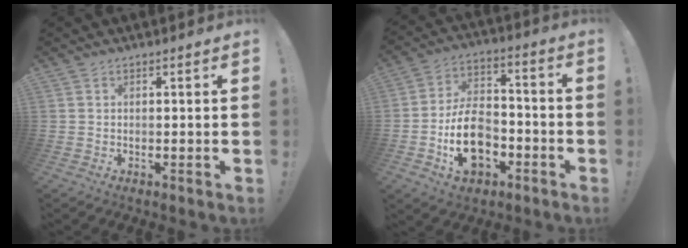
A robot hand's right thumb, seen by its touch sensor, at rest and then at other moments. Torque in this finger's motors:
{"motor_torque": [0.45, 0.15, 0.71, 0.05, 0.09]}